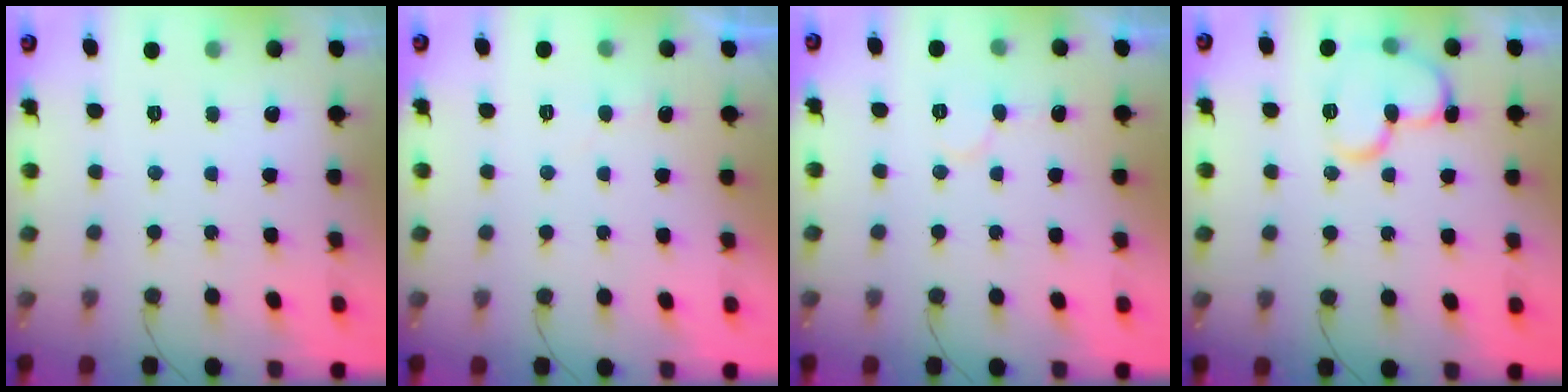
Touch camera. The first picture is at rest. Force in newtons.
{"total": 5.1, "press": 5.1, "slide": 0.4}
{"total": 6.2, "press": 6.2, "slide": 0.6}
{"total": 11.9, "press": 11.8, "slide": 1.9}